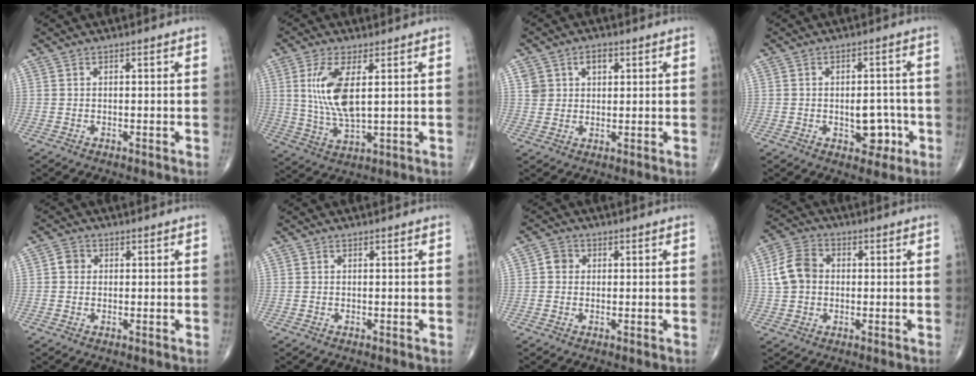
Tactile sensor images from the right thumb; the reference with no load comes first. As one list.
[{"total": 10.2, "force": [2.4, 3.7, 9.2], "torque": [-0.200, -0.018, 0.055]}, {"total": 4.6, "force": [2.0, 3.4, 2.4], "torque": [-0.019, -0.006, 0.034]}, {"total": 6.2, "force": [-1.7, 3.9, 4.5], "torque": [-0.027, 0.014, -0.017]}, {"total": 2.2, "force": [0.2, 2.0, 0.9], "torque": [-0.004, 0.004, -0.001]}, {"total": 0.0}, {"total": 2.5, "force": [0.2, 2.2, 1.0], "torque": [-0.004, 0.005, -0.002]}, {"total": 7.7, "force": [0.4, 6.1, 4.7], "torque": [-0.083, 0.018, 0.001]}]